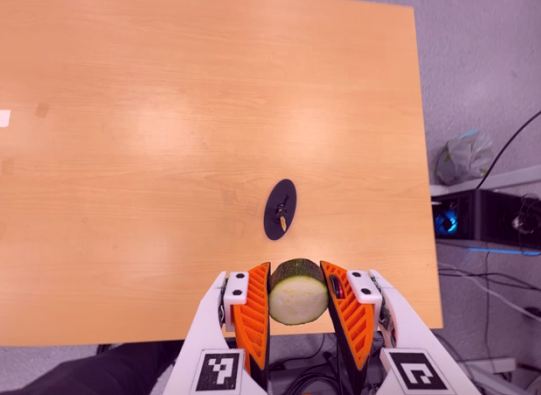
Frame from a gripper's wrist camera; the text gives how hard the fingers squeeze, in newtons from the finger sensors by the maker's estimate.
{"total": 13.2, "left": 11.5, "right": 14.8}